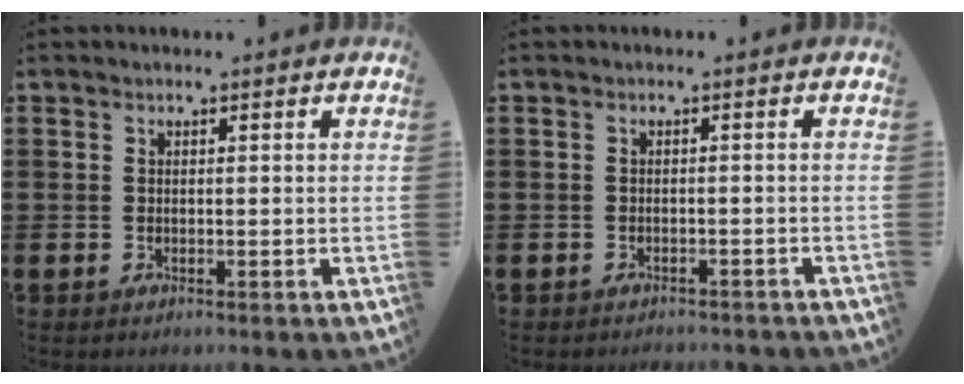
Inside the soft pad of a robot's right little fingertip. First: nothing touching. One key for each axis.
{"total": 1.0, "fx": -1.0, "fy": 0.1, "fz": 0.0, "tx": -0.003, "ty": 0.001, "tz": -0.021}